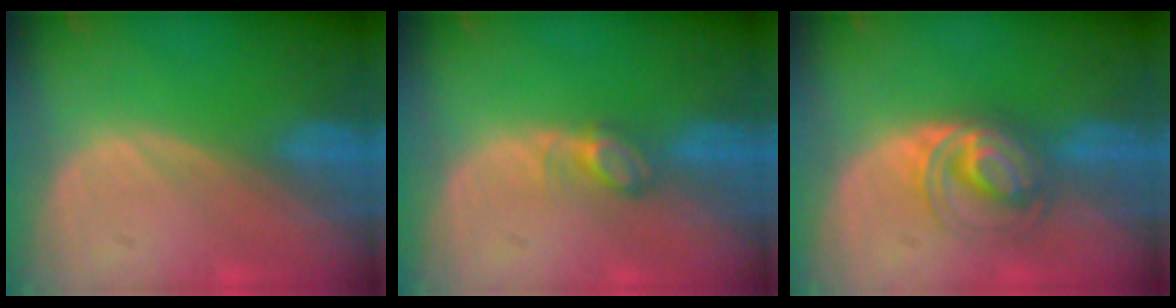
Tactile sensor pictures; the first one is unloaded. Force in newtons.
{"total": 2.5, "press": 2.4, "slide": 0.3}
{"total": 6.0, "press": 5.6, "slide": 2.2}